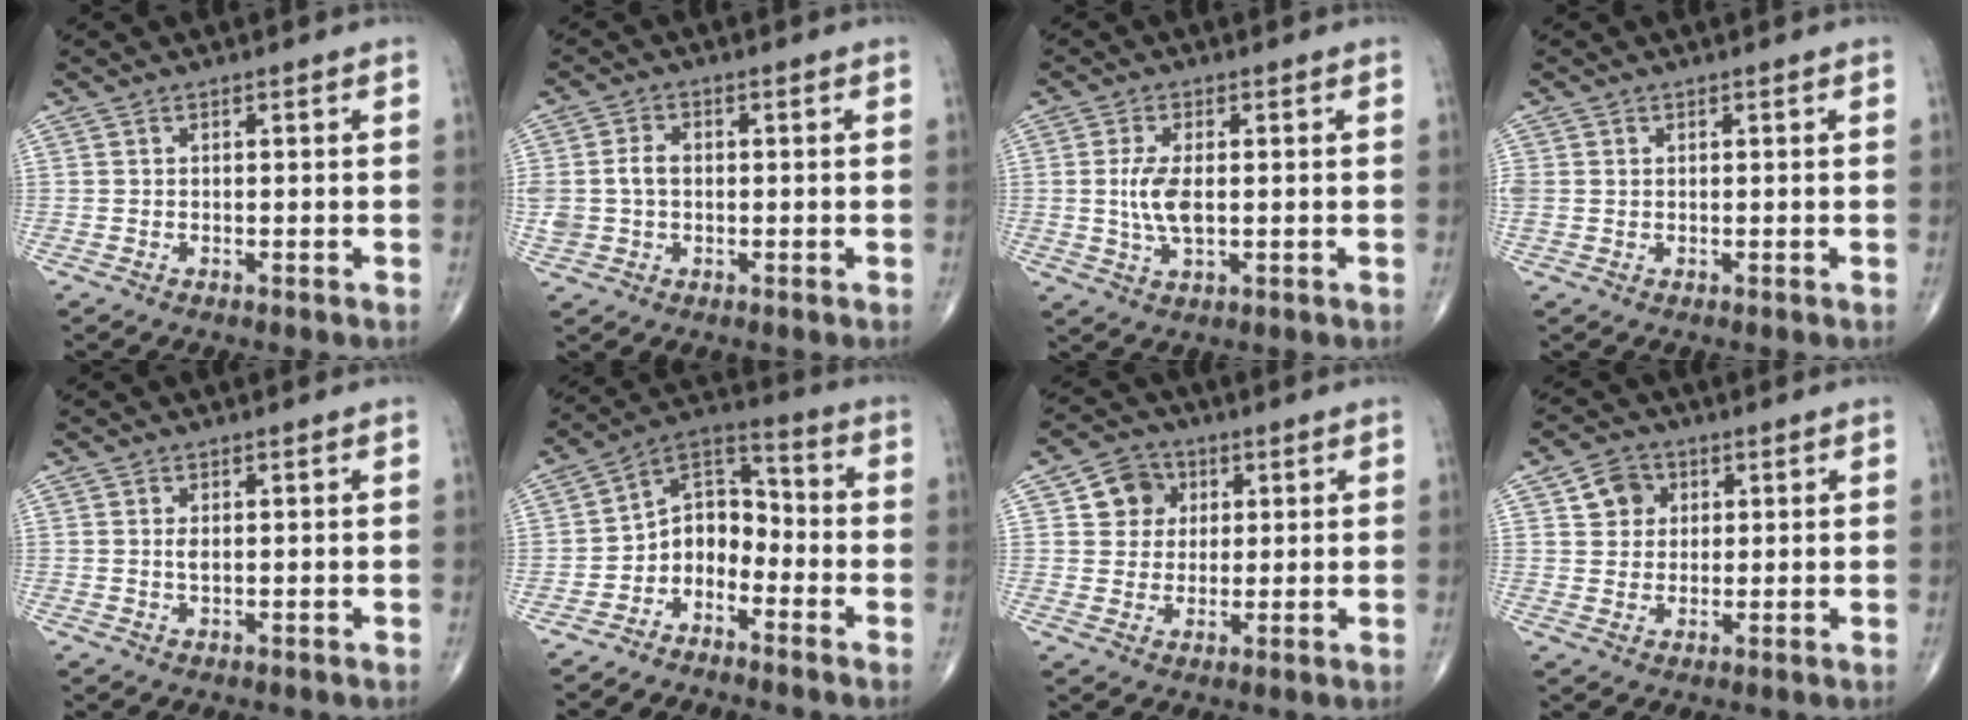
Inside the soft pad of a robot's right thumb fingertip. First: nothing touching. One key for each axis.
{"total": 6.0, "fx": 0.0, "fy": 4.4, "fz": 4.1, "tx": -0.089, "ty": 0.017, "tz": 0.003}
{"total": 6.1, "fx": 0.1, "fy": 2.7, "fz": 5.5, "tx": -0.115, "ty": -0.006, "tz": 0.002}
{"total": 1.9, "fx": 0.3, "fy": 1.6, "fz": 1.0, "tx": -0.034, "ty": 0.008, "tz": 0.011}
{"total": 1.3, "fx": 0.2, "fy": 0.6, "fz": 1.1, "tx": -0.021, "ty": -0.002, "tz": 0.005}
{"total": 8.6, "fx": -4.0, "fy": 6.2, "fz": 4.4, "tx": -0.043, "ty": 0.075, "tz": -0.090}
{"total": 6.9, "fx": 2.2, "fy": 6.2, "fz": 2.2, "tx": -0.001, "ty": -0.002, "tz": 0.033}
{"total": 5.5, "fx": 2.0, "fy": 4.8, "fz": 1.9, "tx": -0.005, "ty": -0.004, "tz": 0.030}